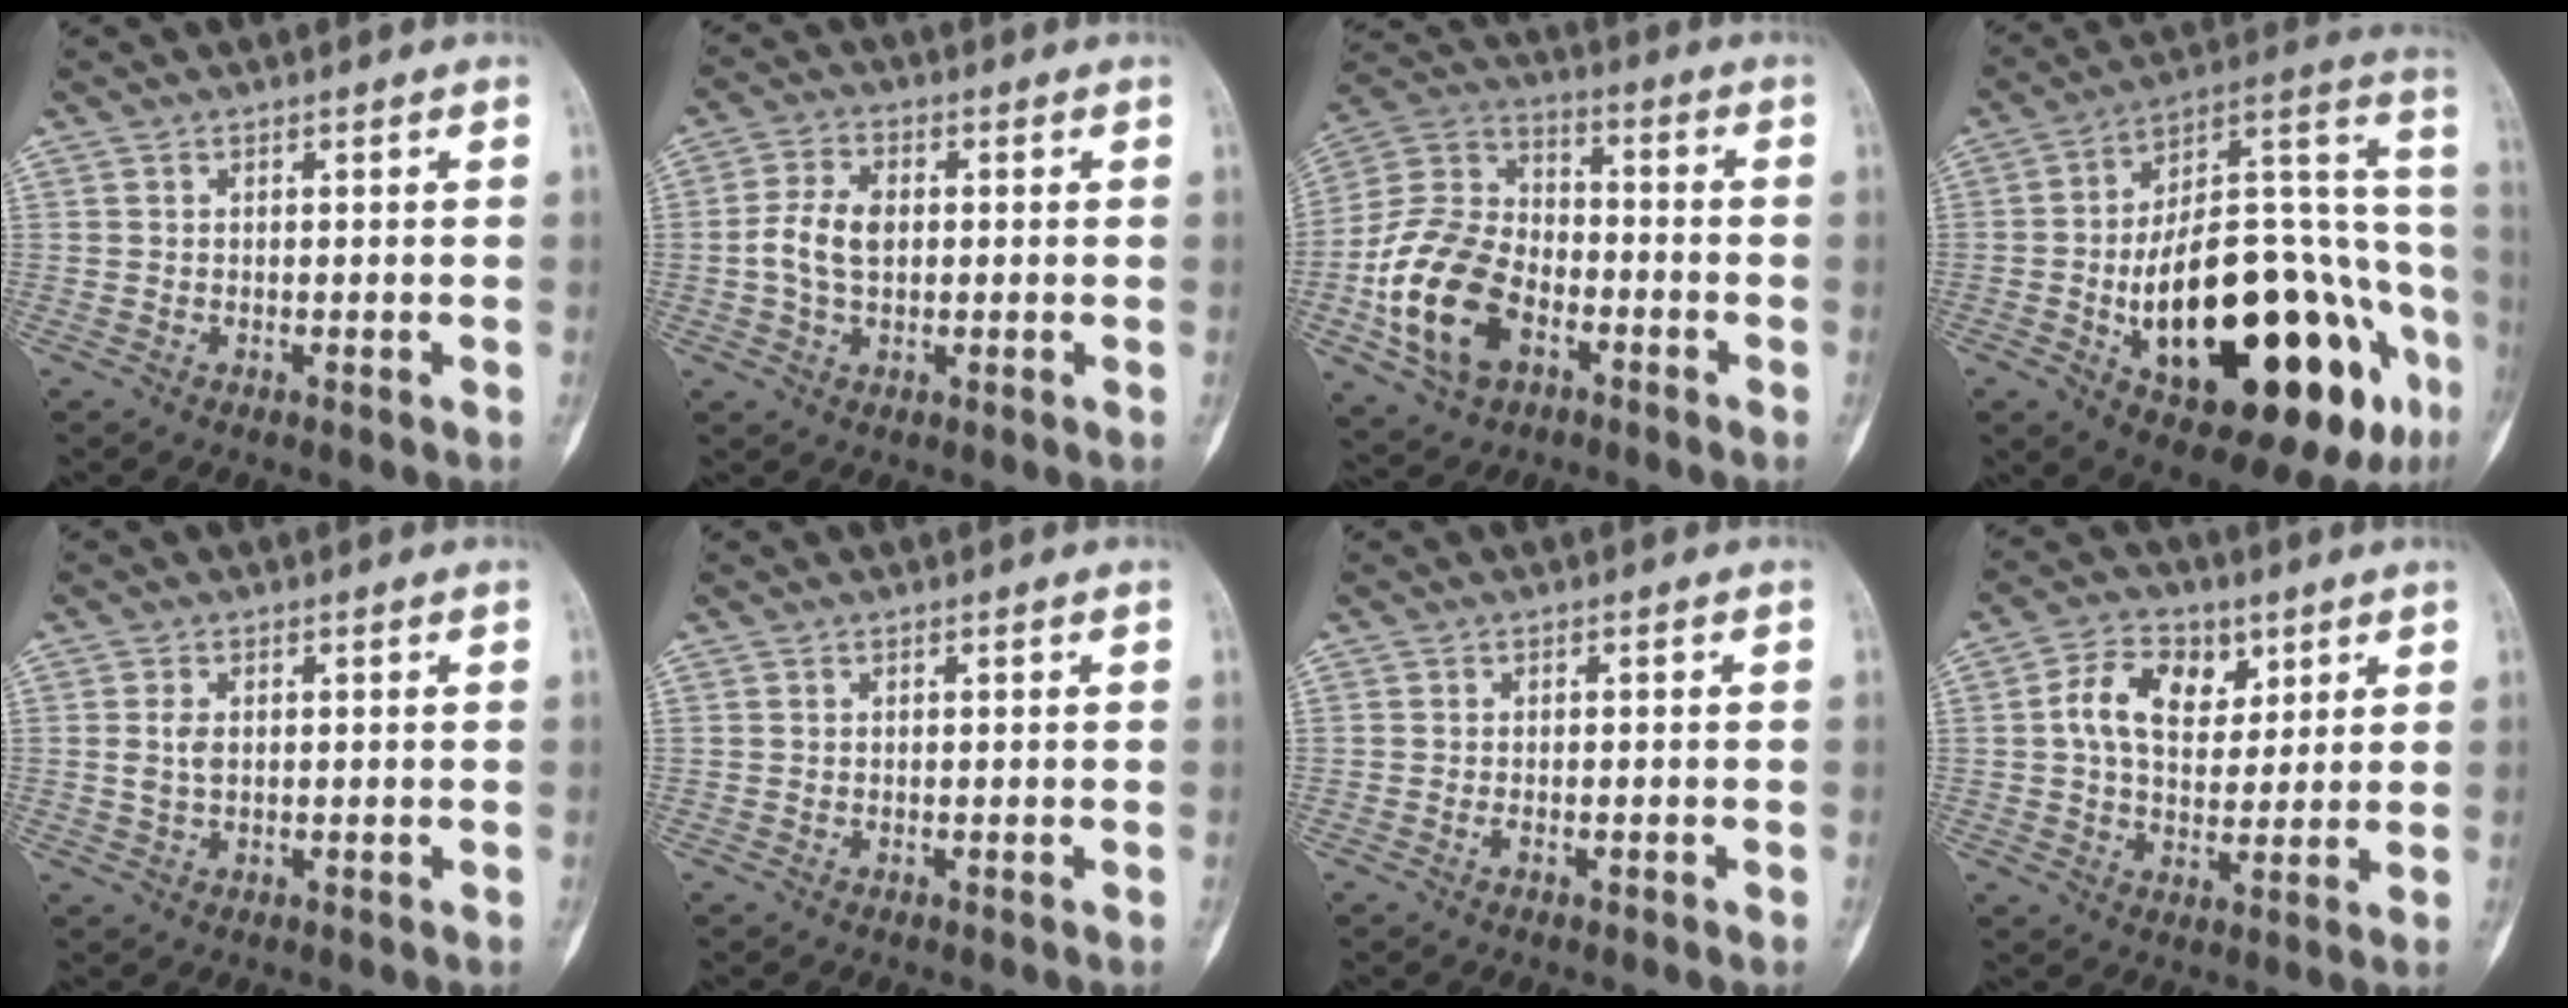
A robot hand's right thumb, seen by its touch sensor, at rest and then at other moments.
{"total": 7.0, "force": [0.0, 4.5, 5.4], "torque": [-0.109, 0.013, -0.003]}
{"total": 18.5, "force": [-6.1, 12.2, 12.5], "torque": [-0.227, 0.033, -0.115]}
{"total": 36.4, "force": [-11.4, 15.0, 31.1], "torque": [-0.406, 0.047, -0.160]}
{"total": 2.6, "force": [0.3, 1.6, 2.1], "torque": [-0.043, -0.001, 0.007]}
{"total": 0.0}
{"total": 1.3, "force": [-0.6, 0.5, 1.0], "torque": [-0.019, 0.006, -0.009]}
{"total": 10.5, "force": [3.4, 7.2, 7.0], "torque": [-0.091, -0.004, 0.054]}